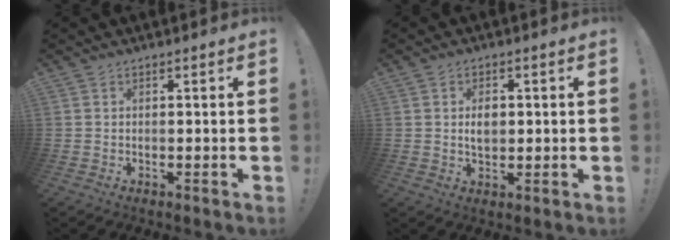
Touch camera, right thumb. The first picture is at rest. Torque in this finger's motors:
{"motor_torque": [-0.05, 0.08, 0.37, -0.13, 0.01]}